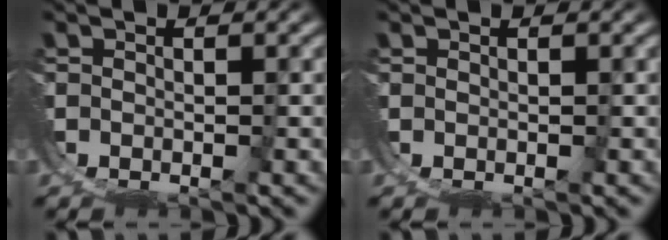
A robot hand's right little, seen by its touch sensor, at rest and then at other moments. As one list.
[{"total": 0.0}]